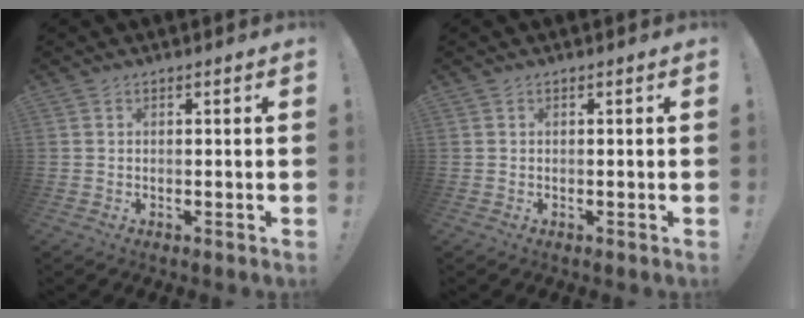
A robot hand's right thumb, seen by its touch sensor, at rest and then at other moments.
{"total": 0.0}